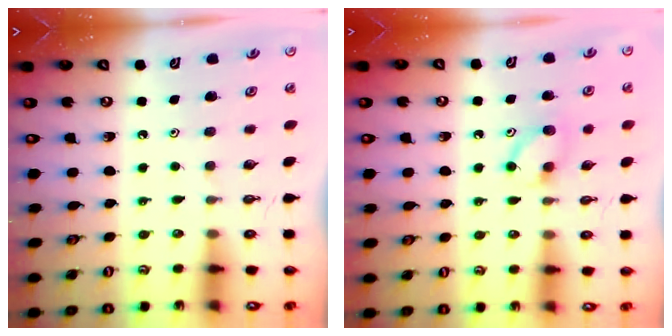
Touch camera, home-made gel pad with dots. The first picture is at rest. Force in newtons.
{"total": 6.9, "press": 6.7, "slide": 1.4}